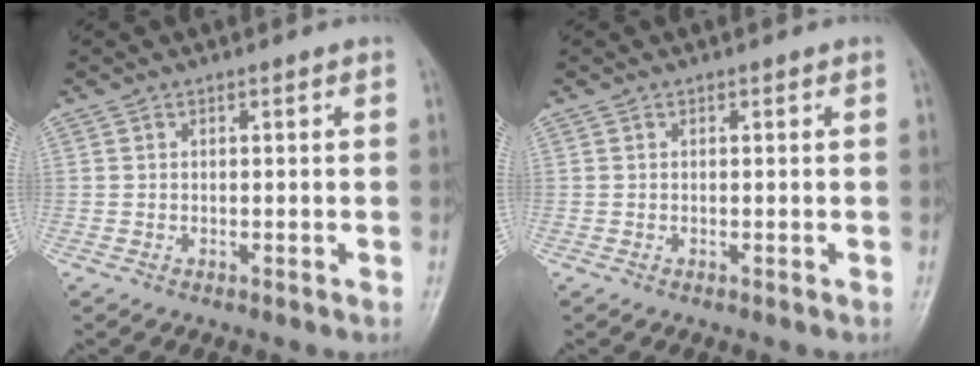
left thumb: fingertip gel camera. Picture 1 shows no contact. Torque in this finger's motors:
{"motor_torque": [-0.03, 0.03, -0.02, 0.01, 0.00]}